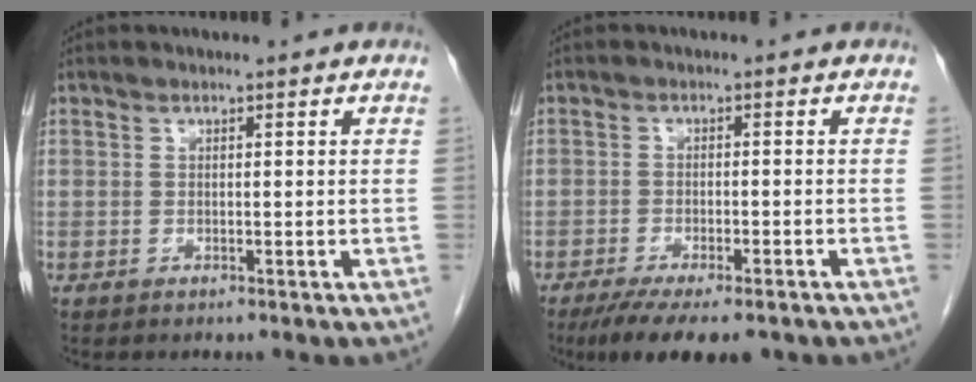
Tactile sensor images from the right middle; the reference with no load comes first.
{"total": 9.8, "force": [-7.3, 2.7, 5.9], "torque": [-0.083, -0.012, -0.109]}